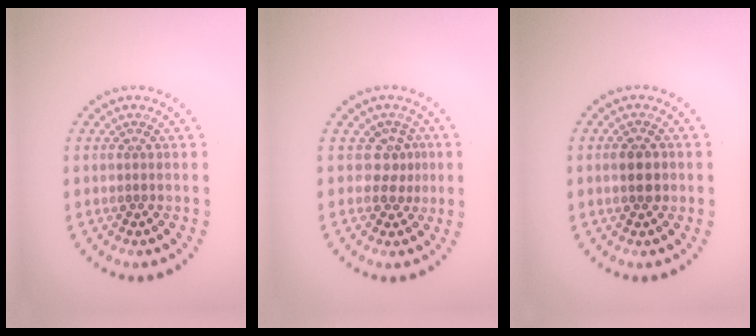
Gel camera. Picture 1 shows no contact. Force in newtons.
{"total": 2.1, "press": 1.4, "slide": 1.6}
{"total": 2.3, "press": 2.3, "slide": 0.0}